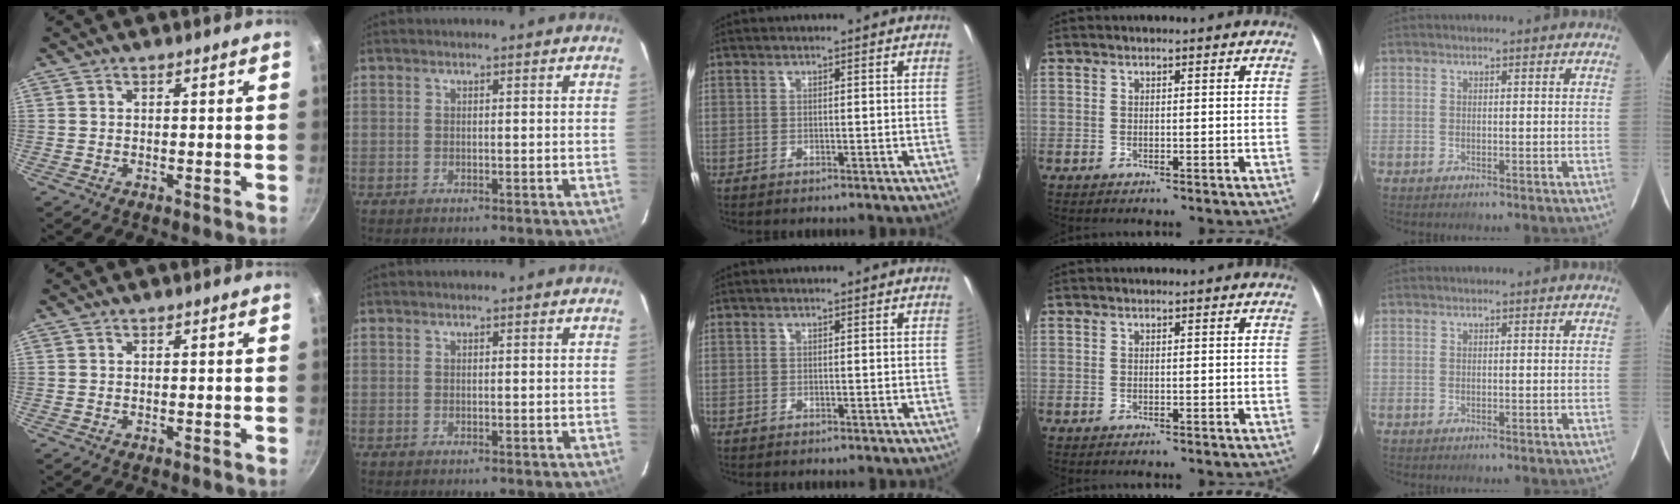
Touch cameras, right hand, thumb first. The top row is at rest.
{}